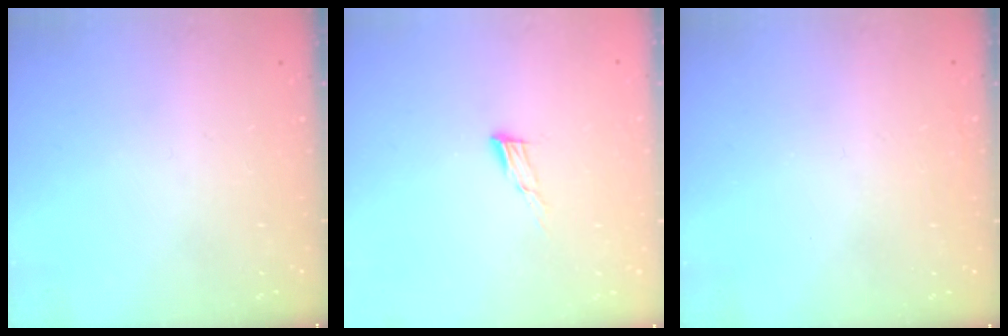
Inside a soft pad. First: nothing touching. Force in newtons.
{"total": 6.6, "press": 6.6, "slide": 1.0}
{"total": 1.6, "press": 1.6, "slide": 0.1}